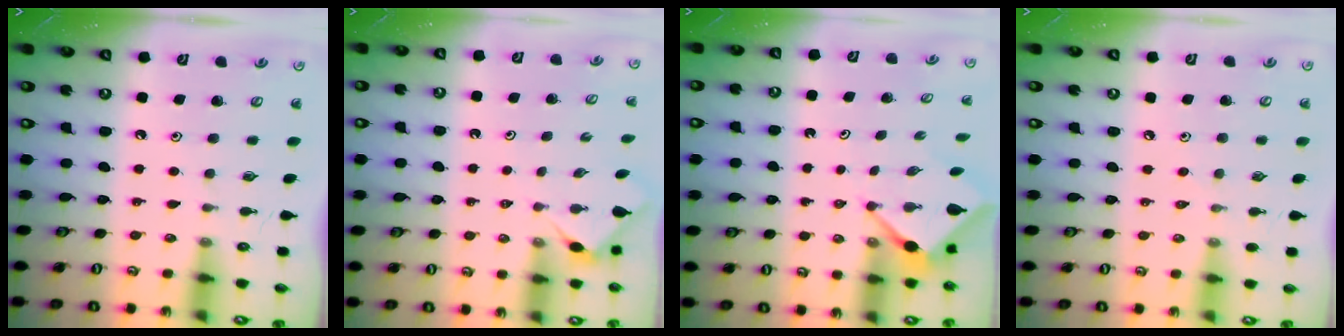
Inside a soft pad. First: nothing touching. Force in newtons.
{"total": 2.5, "press": 2.4, "slide": 0.5}
{"total": 3.1, "press": 3.1, "slide": 0.3}
{"total": 2.5, "press": 2.5, "slide": 0.5}